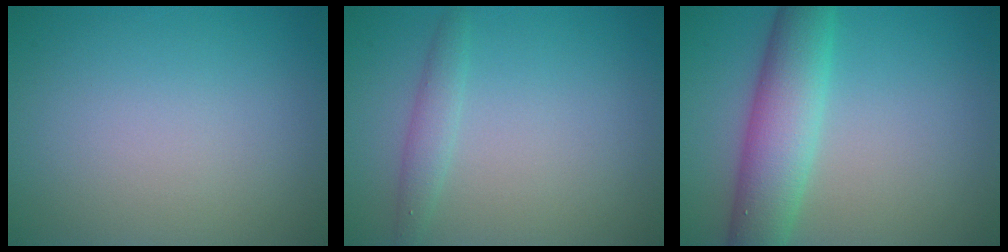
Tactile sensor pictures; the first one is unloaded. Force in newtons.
{"total": 1.6, "press": 1.6, "slide": 0.0}
{"total": 6.3, "press": 6.3, "slide": 0.3}